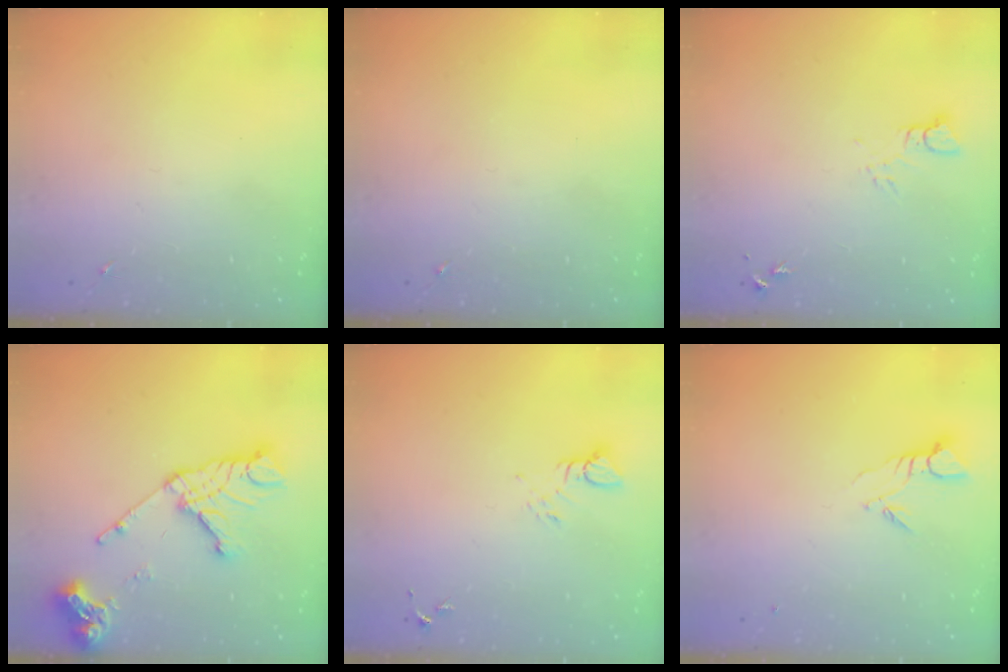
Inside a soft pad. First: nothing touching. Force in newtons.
{"total": 0.0}
{"total": 4.4, "press": 4.4, "slide": 0.4}
{"total": 17.0, "press": 16.9, "slide": 1.8}
{"total": 3.8, "press": 3.7, "slide": 0.4}
{"total": 3.7, "press": 3.7, "slide": 0.1}